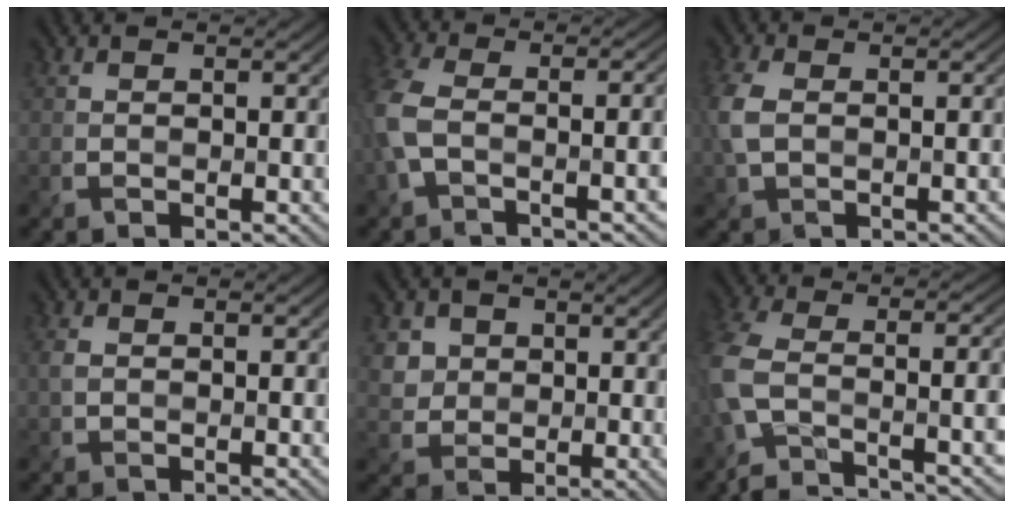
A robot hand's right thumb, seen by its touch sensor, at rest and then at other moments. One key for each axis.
{"total": 7.8, "fx": -1.7, "fy": 3.1, "fz": 7.0, "tx": -0.153, "ty": -0.006, "tz": -0.042}
{"total": 4.7, "fx": -0.3, "fy": 3.0, "fz": 3.7, "tx": -0.091, "ty": 0.001, "tz": -0.010}
{"total": 1.3, "fx": -0.1, "fy": 0.7, "fz": 1.0, "tx": -0.024, "ty": -0.002, "tz": -0.004}
{"total": 4.7, "fx": 2.4, "fy": 3.8, "fz": 1.3, "tx": -0.049, "ty": -0.012, "tz": 0.051}
{"total": 12.0, "fx": -4.5, "fy": 4.6, "fz": 10.1, "tx": -0.220, "ty": -0.013, "tz": -0.085}